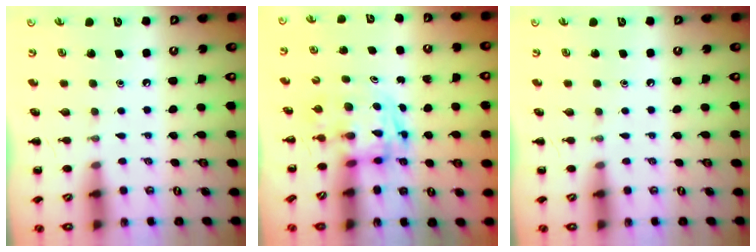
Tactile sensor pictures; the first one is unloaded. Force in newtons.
{"total": 2.8, "press": 2.7, "slide": 0.5}
{"total": 0.0}